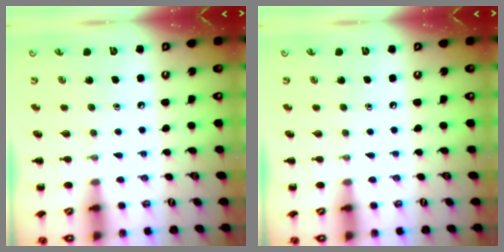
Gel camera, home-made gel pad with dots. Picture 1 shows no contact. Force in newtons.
{"total": 0.0}